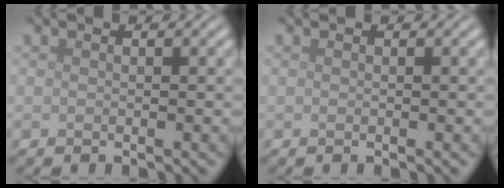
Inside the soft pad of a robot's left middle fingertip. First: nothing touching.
{"total": 0.0}